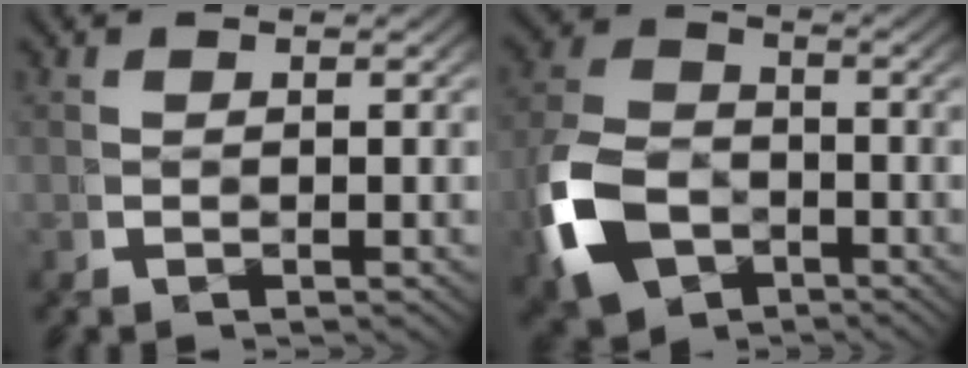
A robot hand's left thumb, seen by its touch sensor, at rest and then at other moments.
{"total": 9.4, "force": [-3.0, 7.1, 5.4], "torque": [-0.136, -0.039, -0.036]}